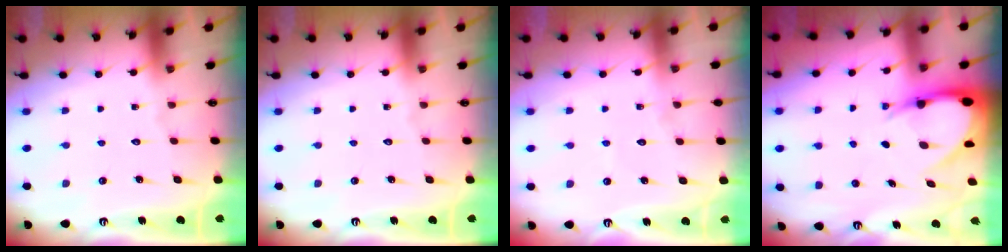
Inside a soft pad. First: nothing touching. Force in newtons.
{"total": 0.0}
{"total": 3.1, "press": 3.0, "slide": 0.3}
{"total": 7.5, "press": 7.4, "slide": 0.9}